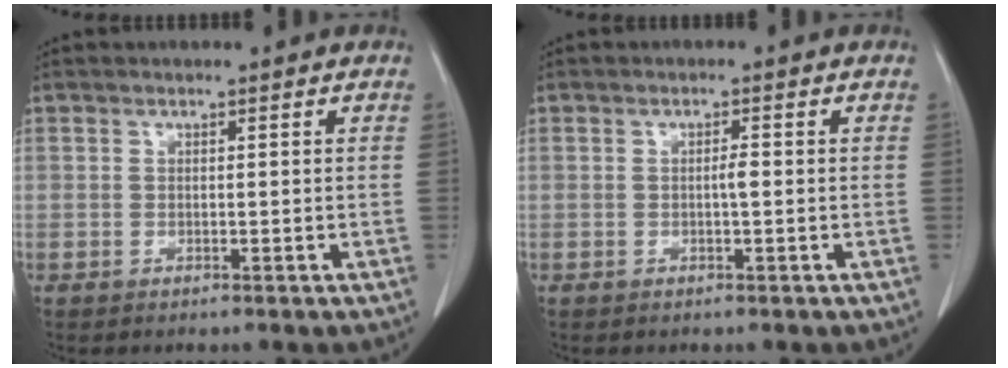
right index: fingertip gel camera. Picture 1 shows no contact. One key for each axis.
{"total": 1.3, "fx": -0.1, "fy": 0.1, "fz": 1.3, "tx": -0.023, "ty": 0.001, "tz": -0.003}